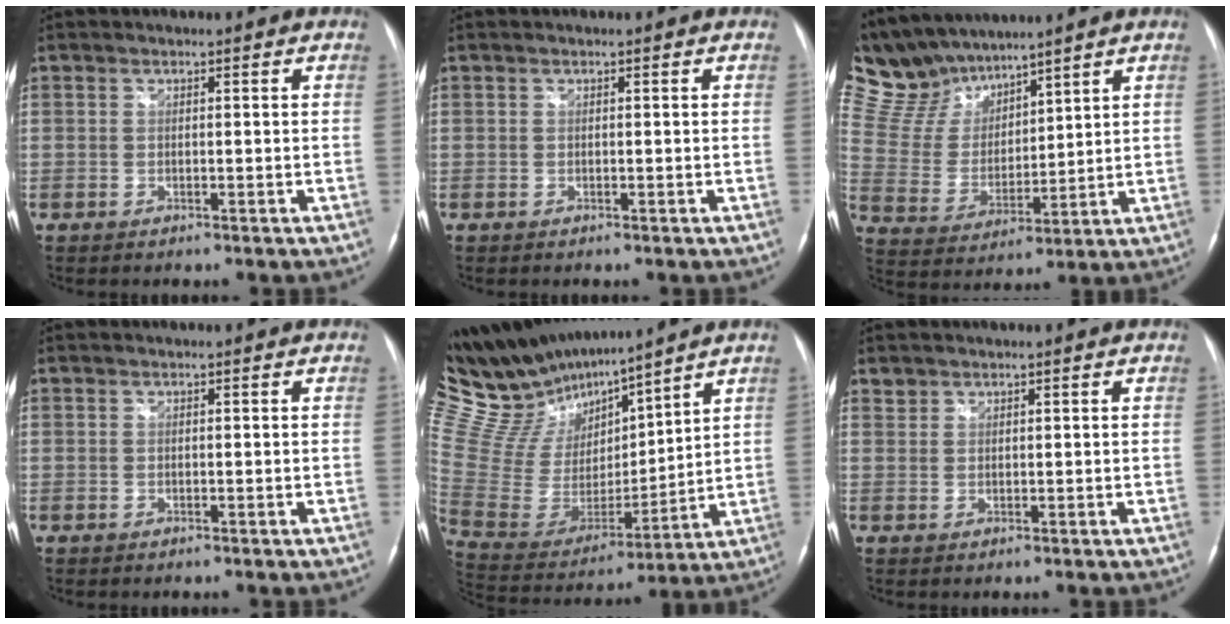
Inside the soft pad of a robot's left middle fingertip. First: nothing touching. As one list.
[{"total": 0.0}, {"total": 11.7, "force": [10.6, 3.8, 3.0], "torque": [-0.086, 0.025, 0.219]}, {"total": 0.0}, {"total": 18.8, "force": [16.9, 3.8, 7.4], "torque": [-0.154, 0.001, 0.324]}, {"total": 1.1, "force": [1.0, 0.6, -0.2], "torque": [0.007, 0.005, 0.017]}]